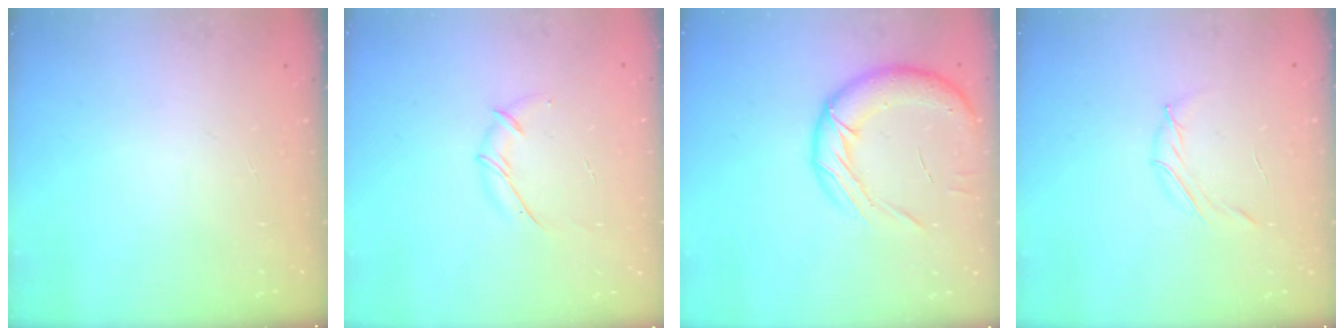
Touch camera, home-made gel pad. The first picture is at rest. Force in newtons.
{"total": 7.2, "press": 7.2, "slide": 1.0}
{"total": 15.4, "press": 15.1, "slide": 3.2}
{"total": 4.0, "press": 3.9, "slide": 1.0}